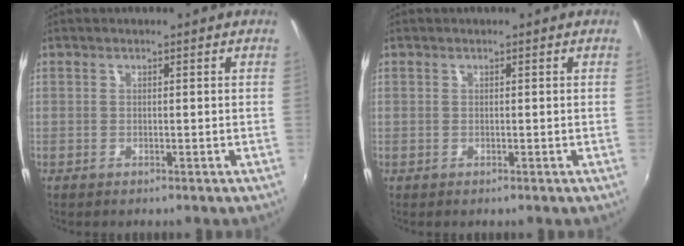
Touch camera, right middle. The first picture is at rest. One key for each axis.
{"total": 0.0}